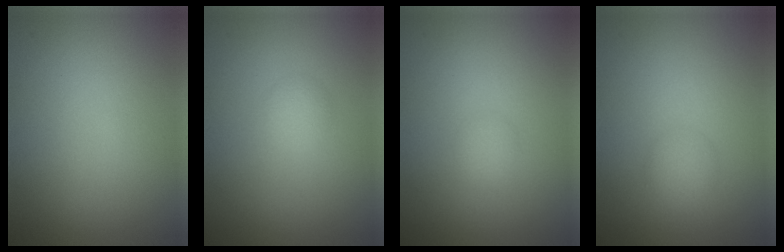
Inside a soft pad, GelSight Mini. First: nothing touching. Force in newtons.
{"total": 1.3, "press": 1.3, "slide": 0.1}
{"total": 1.0, "press": 1.0, "slide": 0.1}
{"total": 1.6, "press": 1.6, "slide": 0.0}